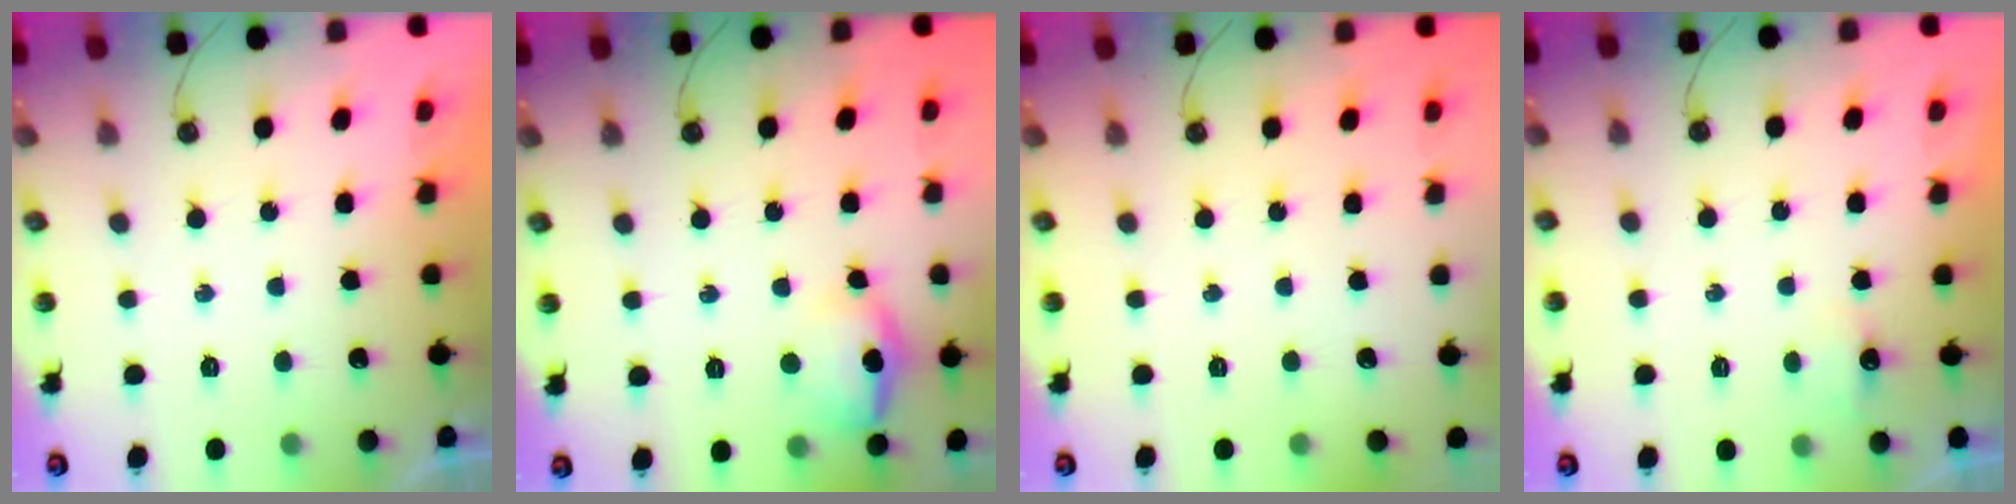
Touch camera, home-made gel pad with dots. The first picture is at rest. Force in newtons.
{"total": 13.1, "press": 11.5, "slide": 6.3}
{"total": 0.0}
{"total": 2.7, "press": 2.6, "slide": 0.4}